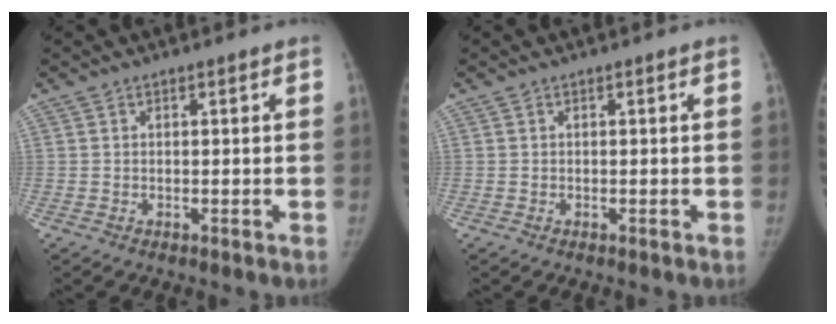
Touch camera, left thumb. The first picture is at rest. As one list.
[{"total": 0.0}]